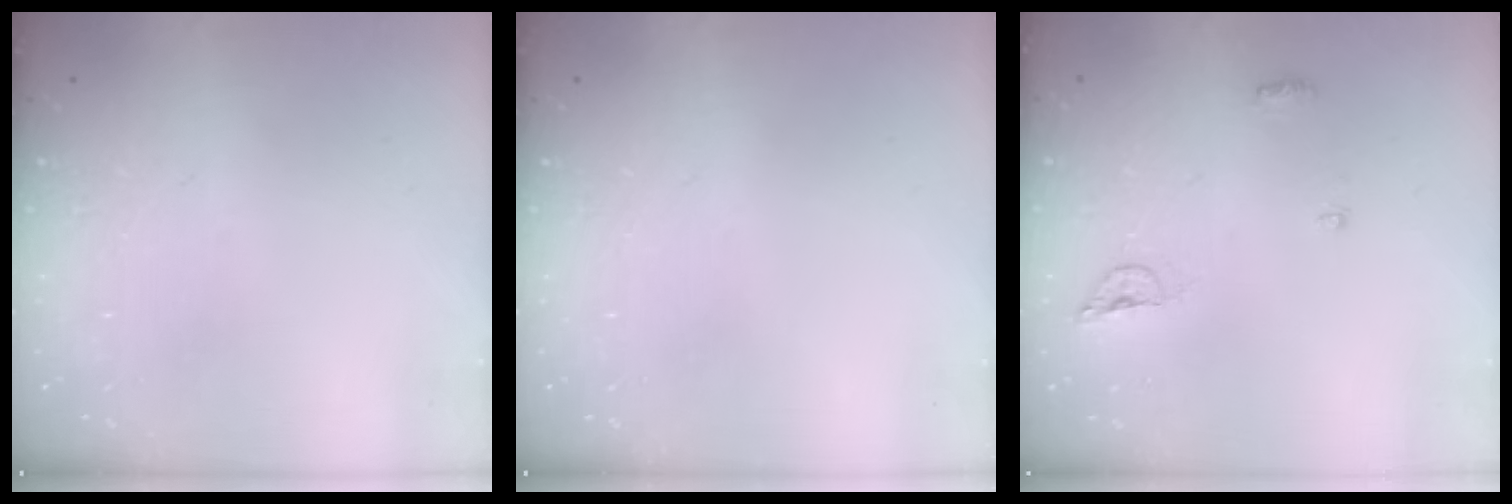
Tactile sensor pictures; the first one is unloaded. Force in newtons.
{"total": 0.0}
{"total": 5.9, "press": 5.8, "slide": 1.0}